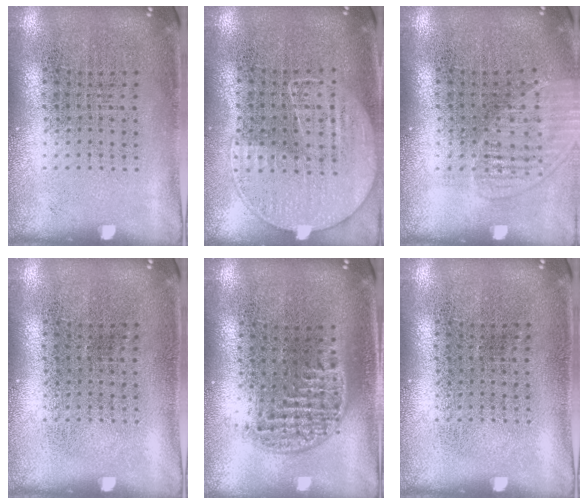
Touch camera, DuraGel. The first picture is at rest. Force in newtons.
{"total": 1.1, "press": 1.0, "slide": 0.6}
{"total": 1.3, "press": 1.3, "slide": 0.2}
{"total": 0.0}
{"total": 1.2, "press": 1.0, "slide": 0.6}
{"total": 0.0}